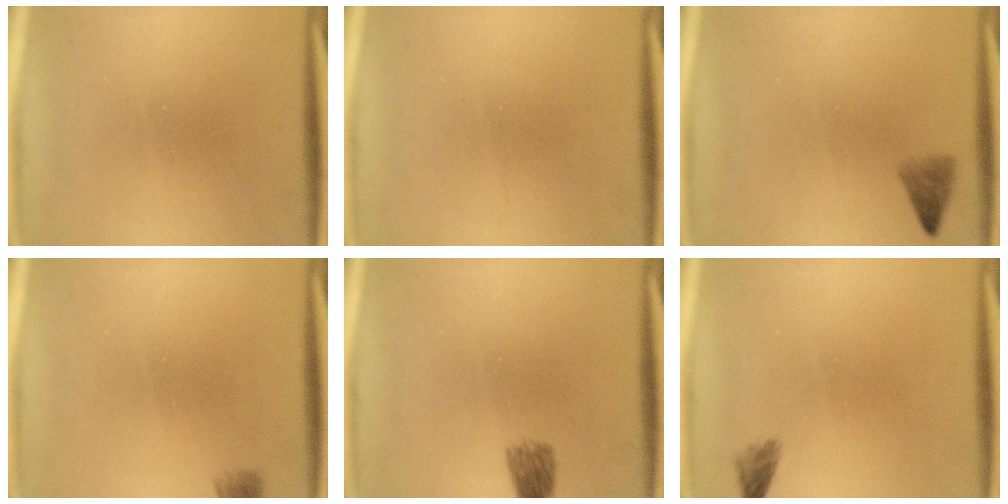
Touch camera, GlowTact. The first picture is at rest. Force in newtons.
{"total": 1.4}
{"total": 1.0}
{"total": 2.9}
{"total": 2.6}
{"total": 1.6}